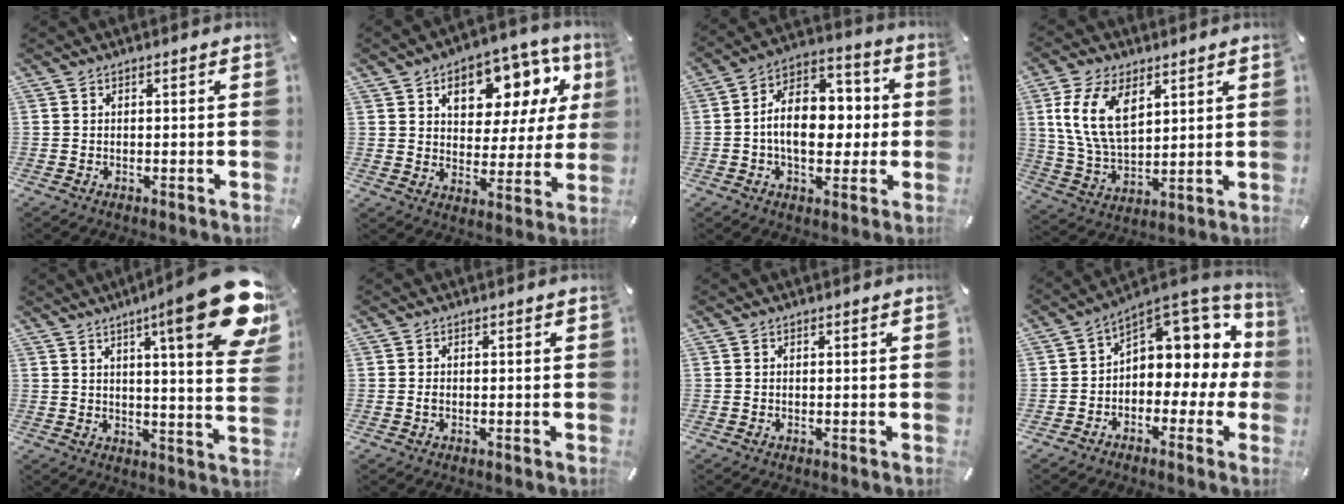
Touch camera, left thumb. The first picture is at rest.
{"total": 14.4, "force": [7.3, 9.2, 8.3], "torque": [-0.116, -0.036, 0.122]}
{"total": 14.5, "force": [-1.3, 9.9, 10.5], "torque": [-0.164, 0.010, -0.022]}
{"total": 12.3, "force": [4.8, 7.6, 8.4], "torque": [-0.200, -0.008, 0.086]}
{"total": 21.5, "force": [10.9, 3.9, 18.2], "torque": [-0.258, -0.065, 0.157]}
{"total": 0.8, "force": [-0.2, 0.4, 0.6], "torque": [-0.012, 0.000, -0.005]}
{"total": 0.0}
{"total": 9.9, "force": [4.5, 6.9, 5.5], "torque": [-0.075, -0.041, 0.080]}